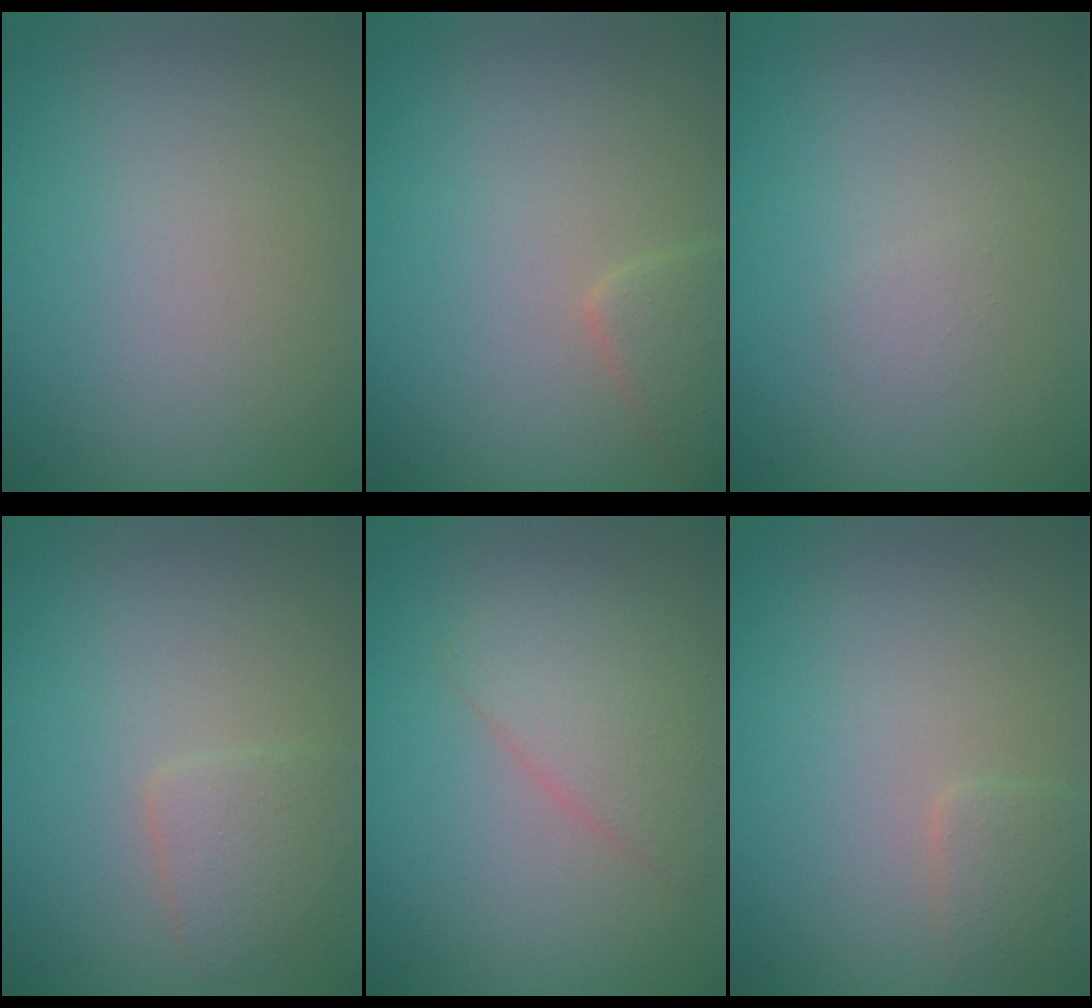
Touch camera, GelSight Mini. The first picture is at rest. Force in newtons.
{"total": 1.8, "press": 1.8, "slide": 0.1}
{"total": 0.6, "press": 0.6, "slide": 0.0}
{"total": 2.2, "press": 2.2, "slide": 0.1}
{"total": 2.6, "press": 2.6, "slide": 0.1}
{"total": 1.4, "press": 1.4, "slide": 0.1}